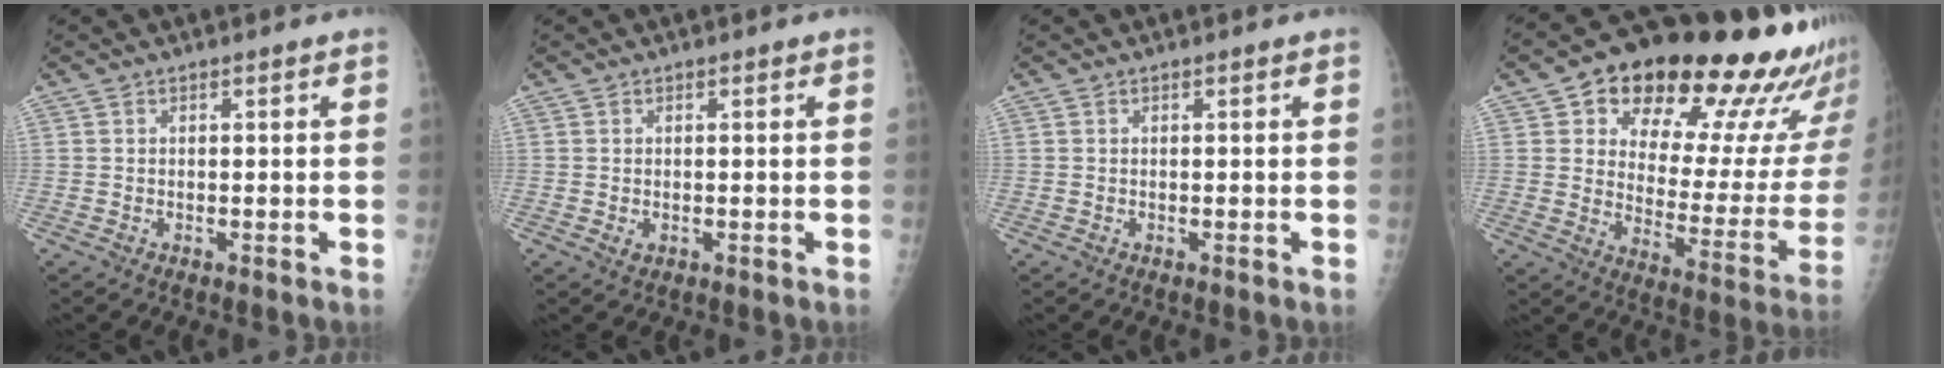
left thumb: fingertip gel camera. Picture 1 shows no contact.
{"total": 1.2, "force": [-0.1, 0.9, 0.7], "torque": [-0.008, -0.001, 0.001]}
{"total": 0.0}
{"total": 29.0, "force": [18.6, 11.6, 18.9], "torque": [-0.228, -0.057, 0.255]}